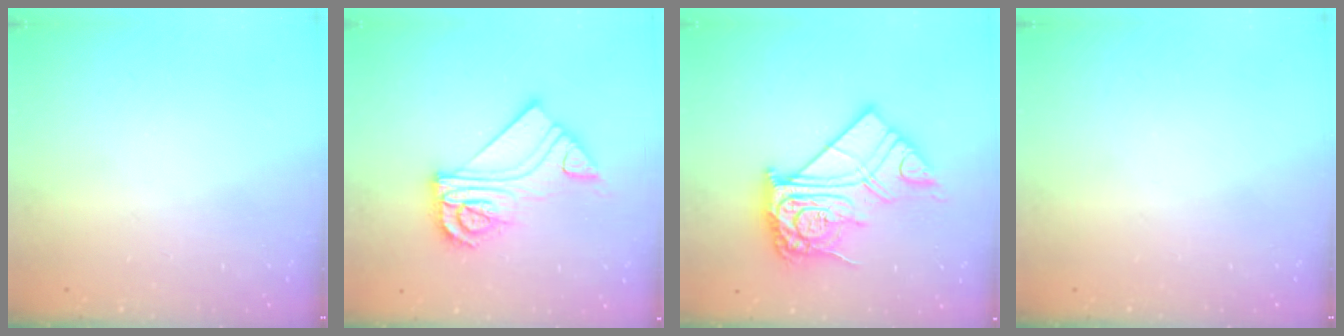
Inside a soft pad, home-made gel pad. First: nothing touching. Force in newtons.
{"total": 13.3, "press": 13.3, "slide": 1.3}
{"total": 19.5, "press": 19.4, "slide": 1.6}
{"total": 0.0}